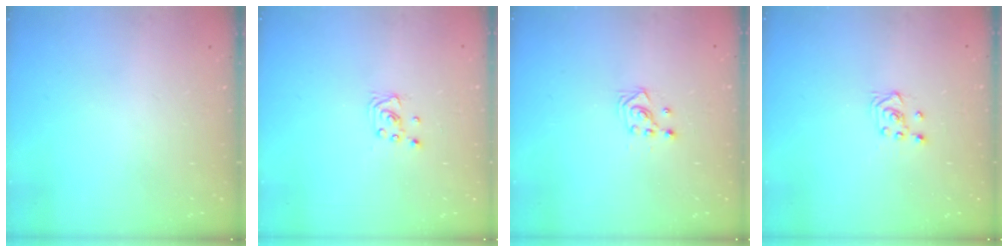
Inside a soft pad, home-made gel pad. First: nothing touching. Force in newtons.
{"total": 2.1, "press": 2.1, "slide": 0.2}
{"total": 2.9, "press": 2.9, "slide": 0.3}
{"total": 3.4, "press": 3.3, "slide": 0.8}